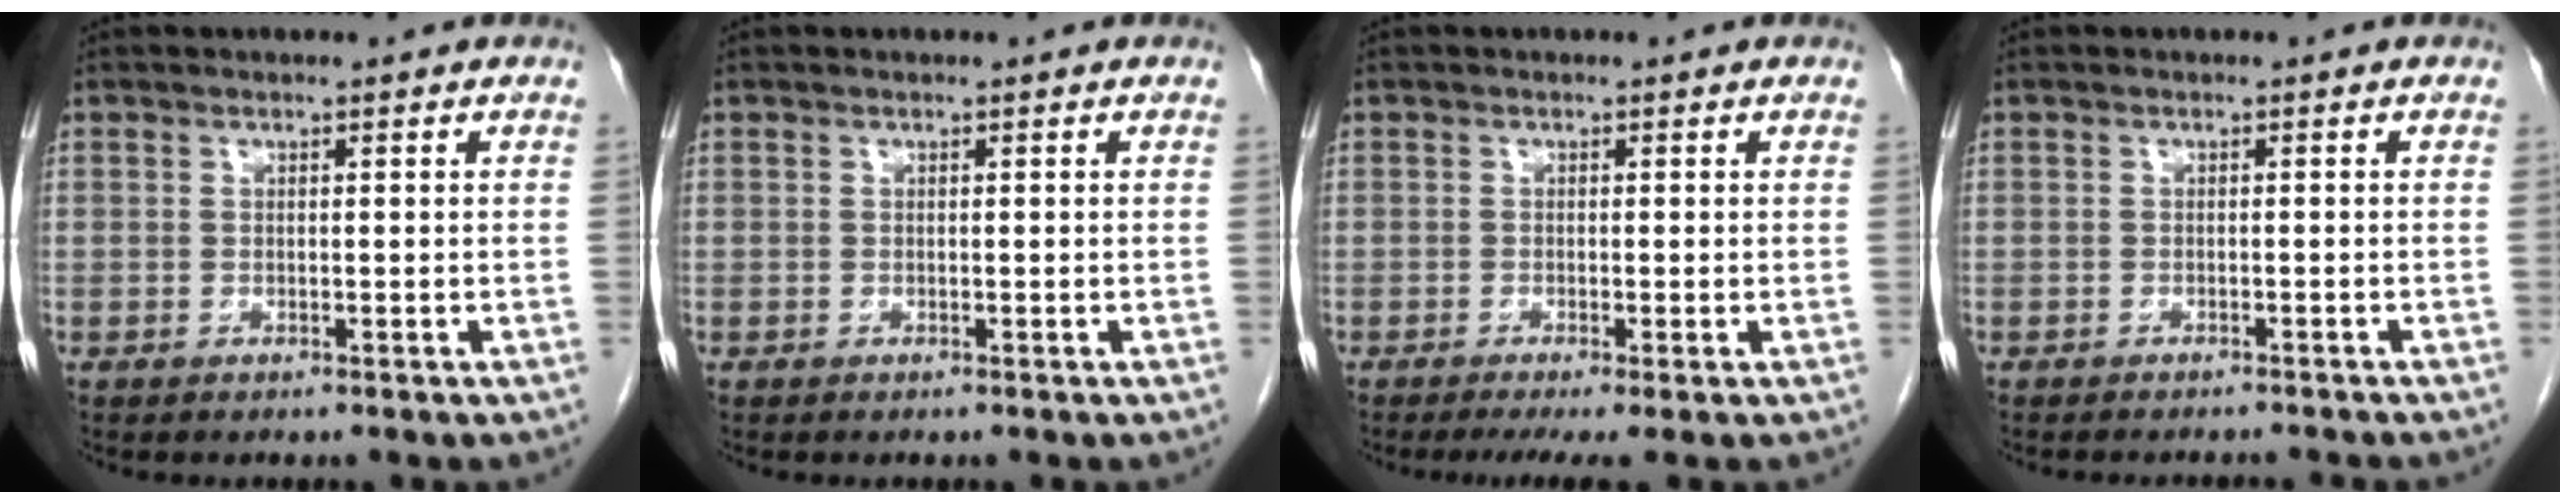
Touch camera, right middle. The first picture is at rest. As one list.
[{"total": 0.0}, {"total": 3.4, "force": [-2.1, 0.3, 2.7], "torque": [-0.040, -0.012, -0.034]}, {"total": 5.1, "force": [-4.8, 0.5, 1.4], "torque": [-0.014, -0.007, -0.055]}]